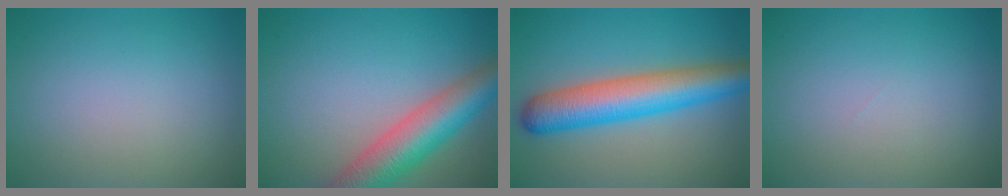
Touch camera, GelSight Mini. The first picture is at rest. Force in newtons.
{"total": 7.5, "press": 7.5, "slide": 0.3}
{"total": 8.0, "press": 8.0, "slide": 0.2}
{"total": 0.0}